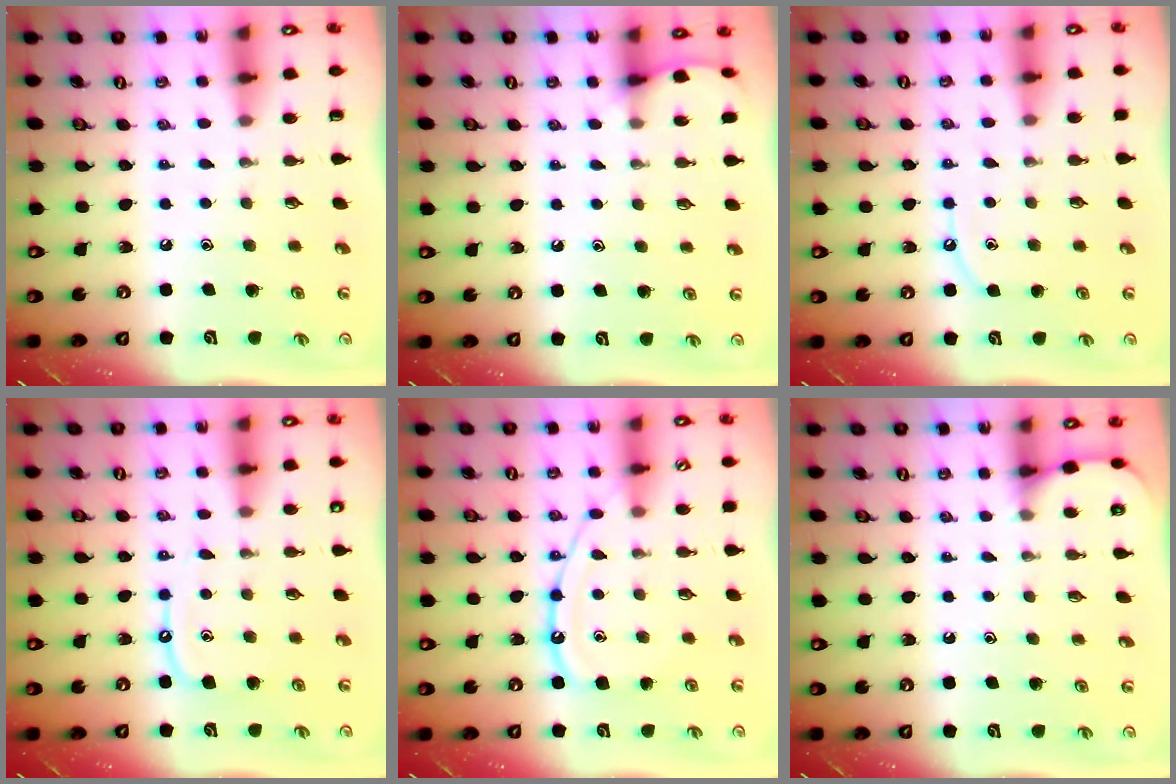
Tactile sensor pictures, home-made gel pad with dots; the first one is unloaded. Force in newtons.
{"total": 3.9, "press": 3.9, "slide": 0.5}
{"total": 5.3, "press": 5.2, "slide": 0.6}
{"total": 7.5, "press": 7.5, "slide": 0.7}
{"total": 12.4, "press": 12.4, "slide": 1.2}
{"total": 3.5, "press": 3.5, "slide": 0.3}